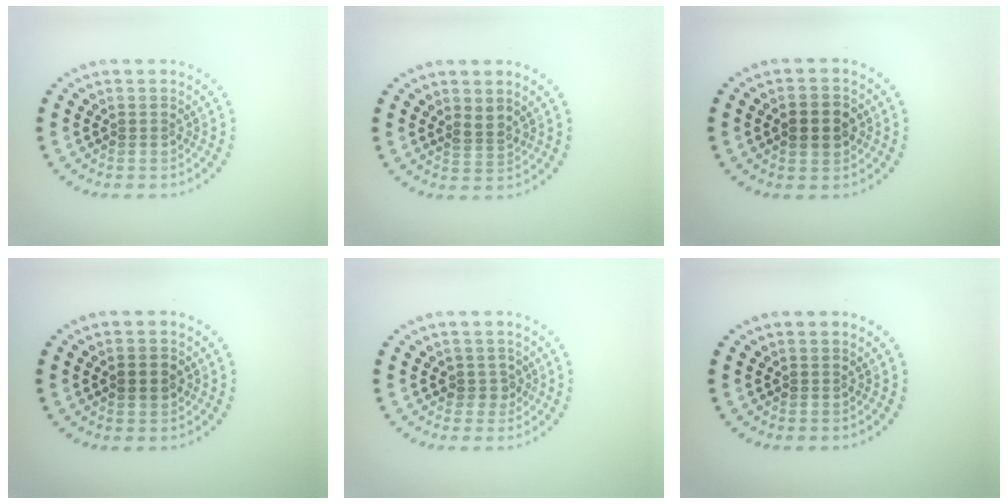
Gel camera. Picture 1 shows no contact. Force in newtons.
{"total": 1.5, "press": 0.9, "slide": 1.1}
{"total": 3.7, "press": 3.7, "slide": 0.2}
{"total": 2.3, "press": 2.2, "slide": 0.2}
{"total": 1.6, "press": 1.4, "slide": 0.9}
{"total": 0.0}